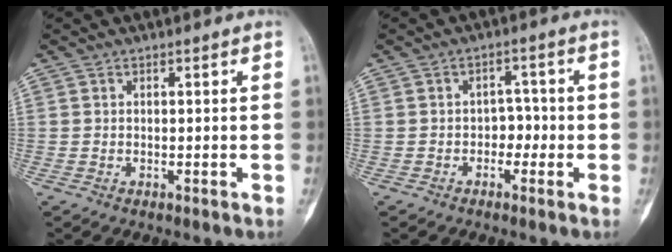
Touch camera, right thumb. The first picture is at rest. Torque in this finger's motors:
{"motor_torque": [-0.37, 0.38, -0.01, 0.05, -0.11]}